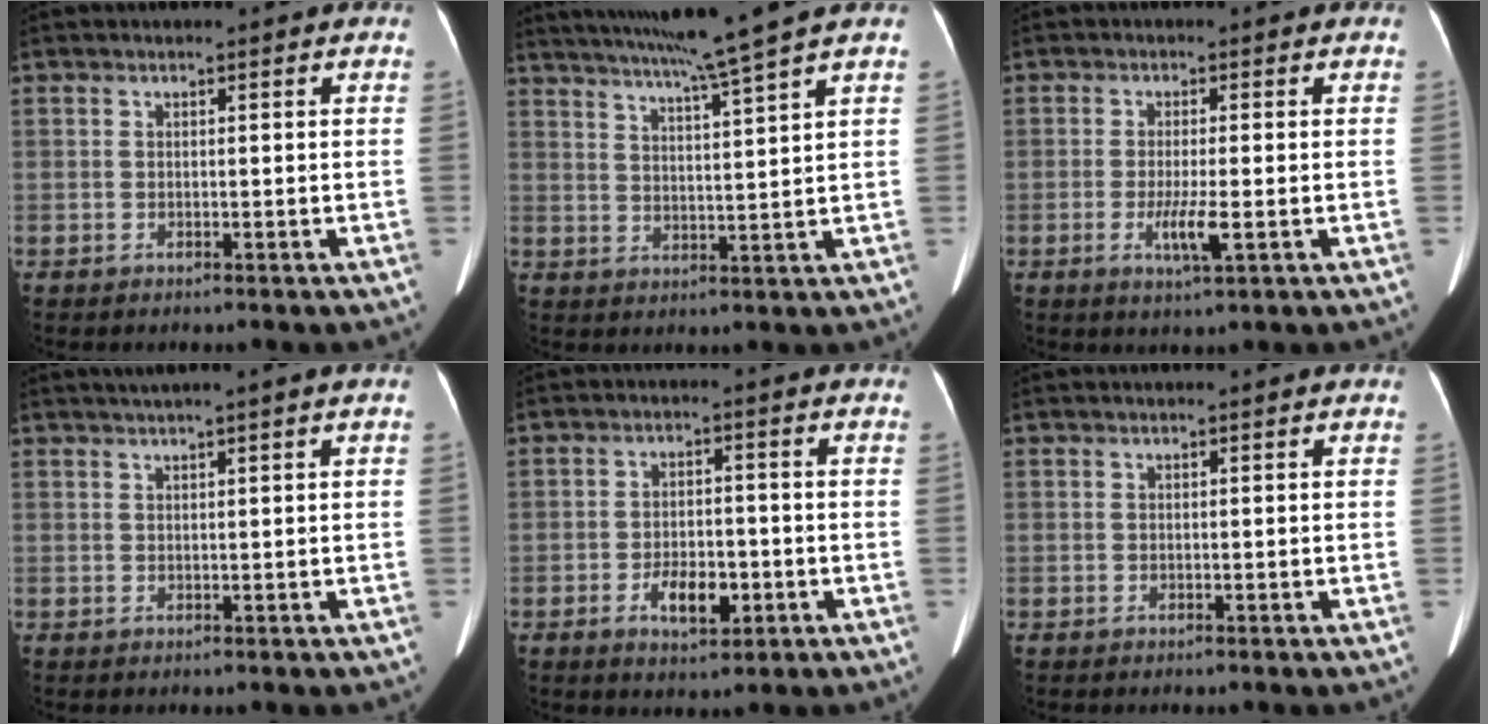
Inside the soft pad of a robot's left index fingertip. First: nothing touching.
{"total": 11.2, "force": [9.3, -2.6, 5.8], "torque": [-0.099, -0.011, 0.143]}
{"total": 4.0, "force": [-1.1, 0.2, 3.8], "torque": [-0.076, -0.009, -0.019]}
{"total": 2.5, "force": [1.6, -0.6, 1.8], "torque": [-0.039, 0.008, 0.034]}
{"total": 5.6, "force": [-2.2, 2.8, 4.3], "torque": [-0.077, 0.001, -0.032]}
{"total": 0.0}